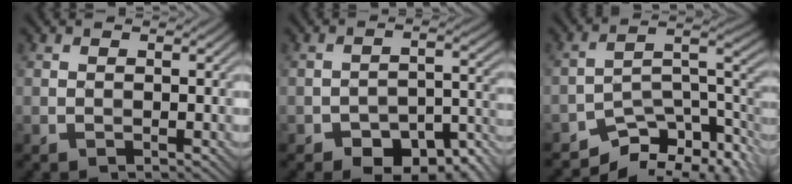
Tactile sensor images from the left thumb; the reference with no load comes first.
{"total": 9.5, "force": [-7.0, 4.6, 4.6], "torque": [-0.059, 0.000, -0.102]}
{"total": 10.4, "force": [-7.5, 4.4, 5.7], "torque": [-0.076, -0.007, -0.127]}